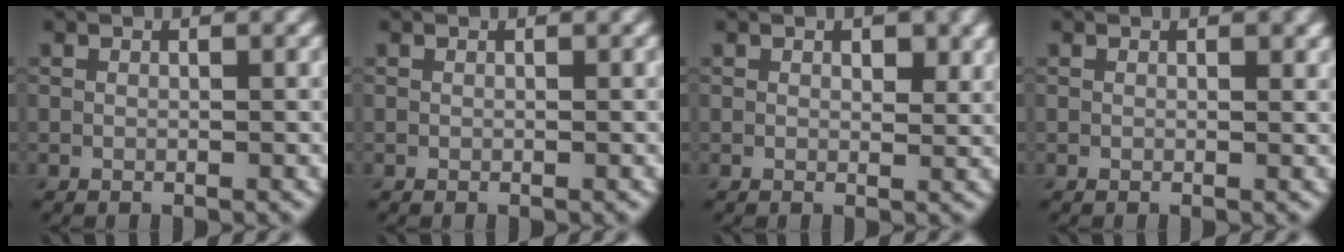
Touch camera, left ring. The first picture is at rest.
{"total": 0.0}
{"total": 1.6, "force": [0.7, 0.8, 1.2], "torque": [-0.010, -0.005, 0.013]}
{"total": 0.6, "force": [0.3, 0.2, 0.5], "torque": [-0.003, -0.001, 0.005]}